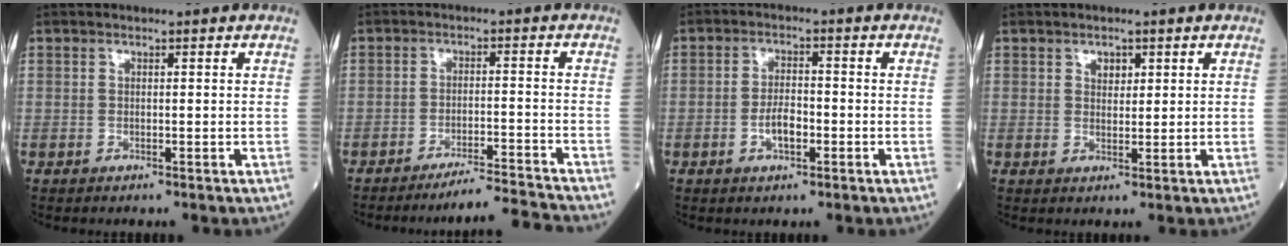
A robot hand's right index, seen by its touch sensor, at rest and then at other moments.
{"total": 7.2, "force": [-6.8, -2.2, 0.9], "torque": [-0.004, -0.001, -0.115]}
{"total": 3.8, "force": [-1.3, 1.5, 3.2], "torque": [-0.062, 0.003, -0.024]}
{"total": 2.0, "force": [1.1, 1.3, 1.1], "torque": [-0.016, 0.000, 0.018]}